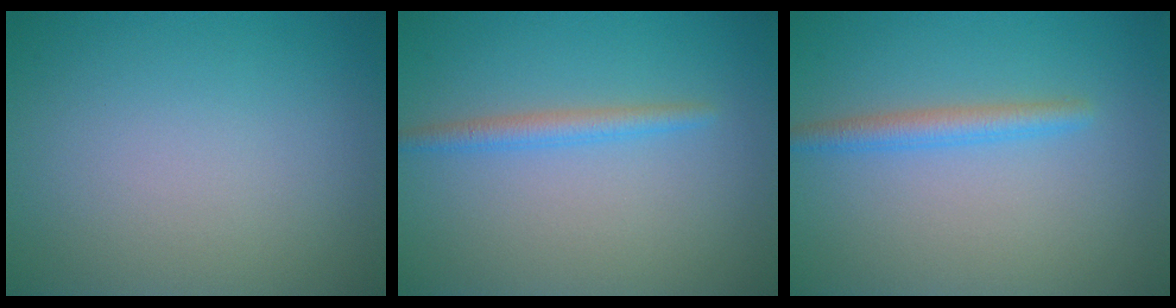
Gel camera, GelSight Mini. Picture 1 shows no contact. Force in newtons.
{"total": 1.8, "press": 1.8, "slide": 0.2}
{"total": 2.2, "press": 2.1, "slide": 0.1}